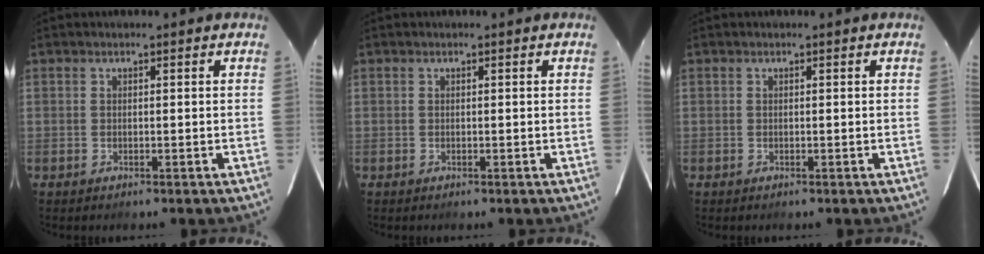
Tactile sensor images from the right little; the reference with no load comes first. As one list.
[{"total": 0.0}, {"total": 0.0}]